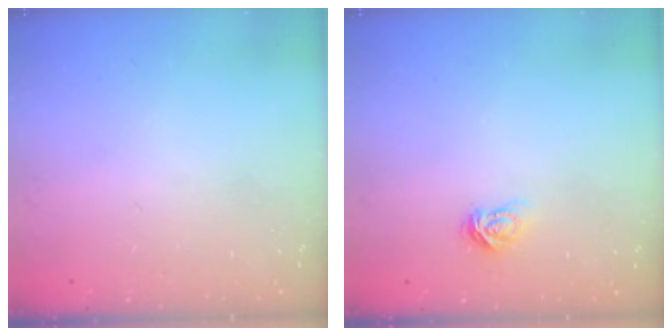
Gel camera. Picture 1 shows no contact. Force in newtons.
{"total": 3.4, "press": 3.3, "slide": 0.4}